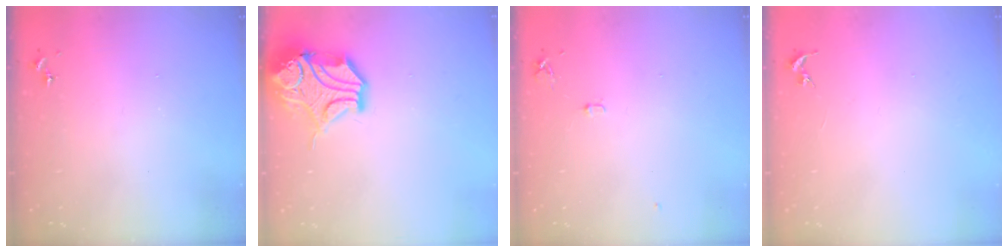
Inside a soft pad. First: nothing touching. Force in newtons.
{"total": 15.9, "press": 15.8, "slide": 2.3}
{"total": 5.2, "press": 5.1, "slide": 0.6}
{"total": 0.0}